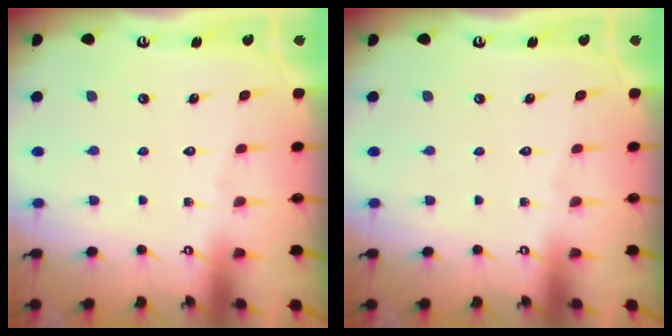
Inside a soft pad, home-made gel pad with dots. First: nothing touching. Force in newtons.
{"total": 0.0}